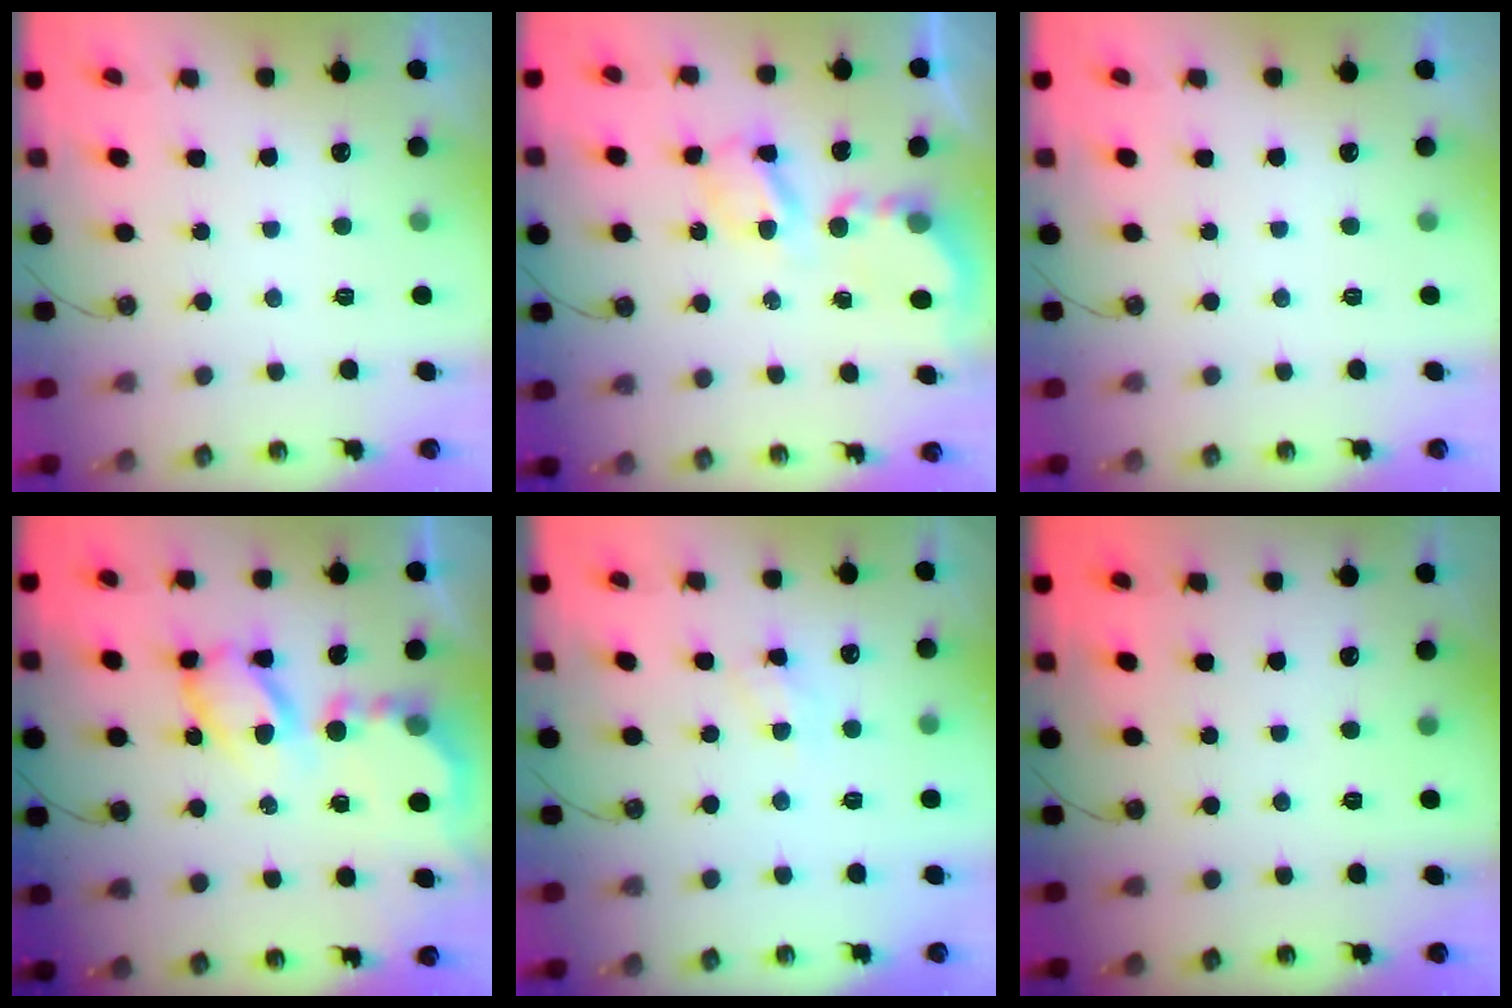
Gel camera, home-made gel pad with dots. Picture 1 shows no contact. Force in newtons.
{"total": 5.8, "press": 5.7, "slide": 0.5}
{"total": 0.0}
{"total": 11.7, "press": 11.7, "slide": 0.8}
{"total": 6.0, "press": 6.0, "slide": 0.7}
{"total": 0.0}